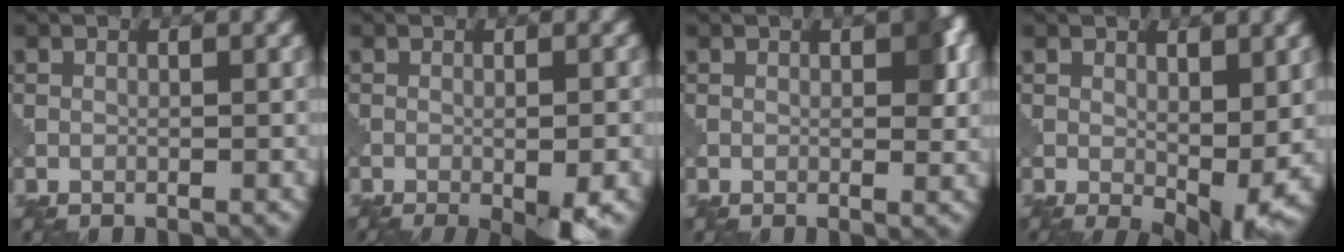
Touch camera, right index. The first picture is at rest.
{"total": 5.2, "force": [-2.8, 0.9, 4.3], "torque": [-0.059, -0.009, -0.037]}
{"total": 2.7, "force": [0.6, 1.2, 2.4], "torque": [-0.025, 0.001, 0.008]}
{"total": 5.6, "force": [-0.1, 2.8, 4.8], "torque": [-0.079, -0.020, 0.007]}